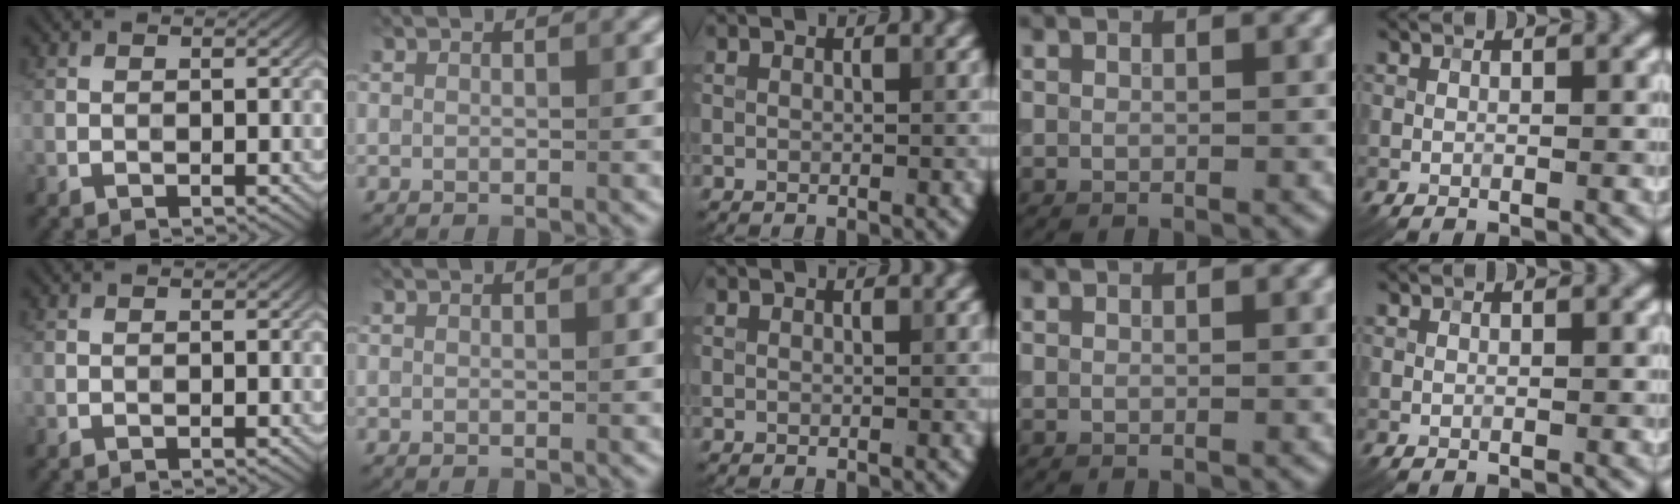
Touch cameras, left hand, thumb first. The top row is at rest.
{}